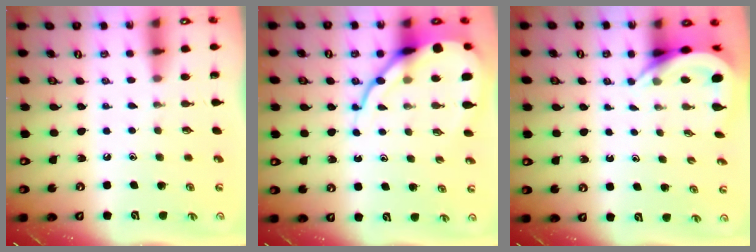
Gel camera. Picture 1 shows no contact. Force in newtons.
{"total": 12.8, "press": 12.7, "slide": 1.2}
{"total": 6.2, "press": 6.2, "slide": 0.4}